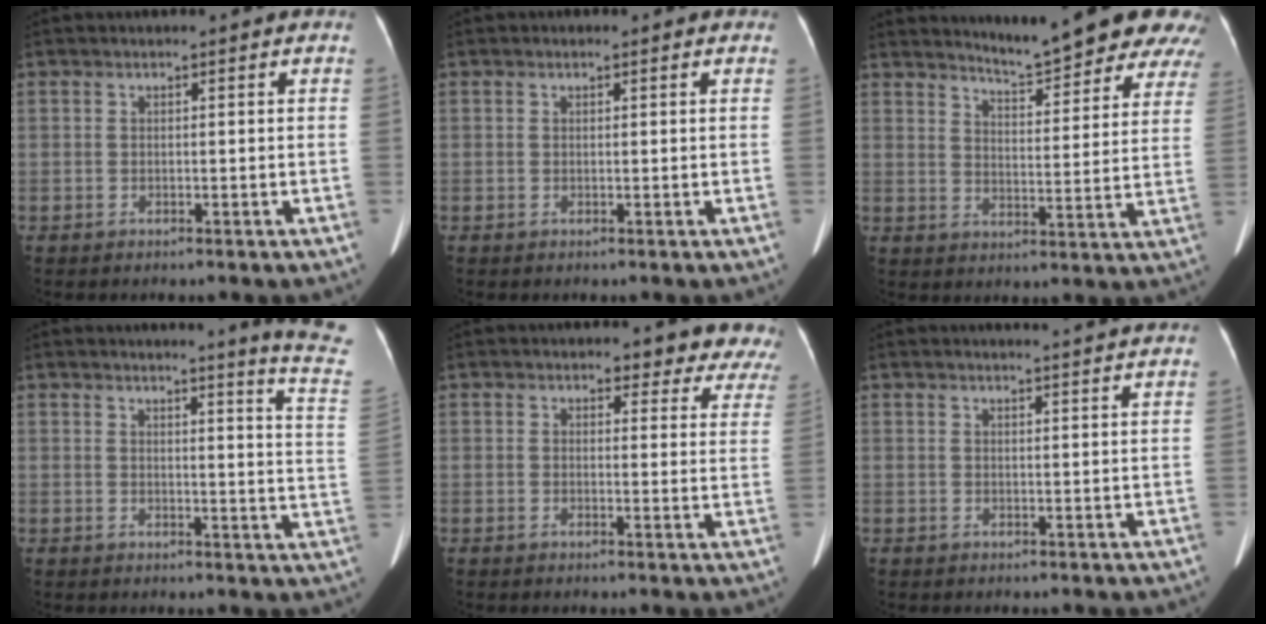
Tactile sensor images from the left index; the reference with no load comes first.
{"total": 0.5, "force": [0.3, 0.4, 0.3], "torque": [-0.005, 0.002, 0.001]}
{"total": 14.7, "force": [13.6, 1.8, 5.3], "torque": [-0.056, -0.039, 0.160]}
{"total": 10.3, "force": [9.7, -2.3, 2.9], "torque": [-0.033, -0.101, 0.087]}
{"total": 8.1, "force": [7.5, 2.7, 1.1], "torque": [0.032, -0.016, 0.050]}
{"total": 5.2, "force": [4.9, -0.6, 1.7], "torque": [-0.021, 0.003, 0.046]}